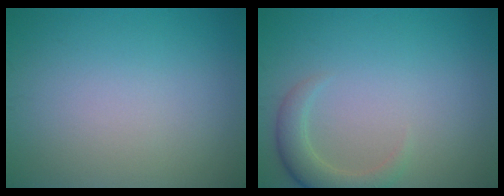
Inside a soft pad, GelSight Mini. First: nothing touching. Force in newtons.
{"total": 2.9, "press": 2.8, "slide": 0.3}